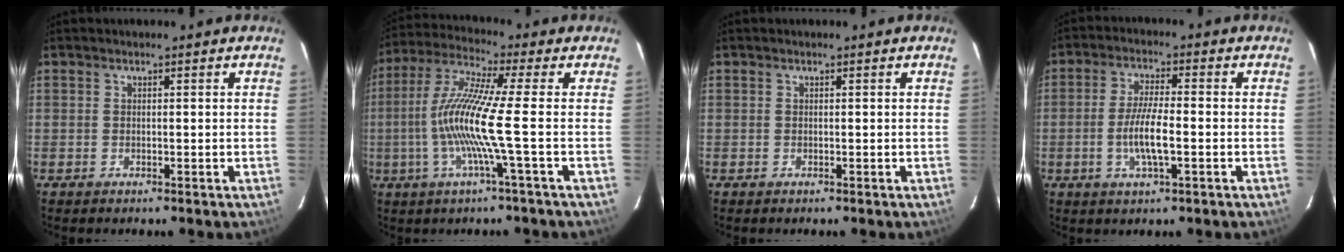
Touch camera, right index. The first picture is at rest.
{"total": 11.4, "force": [-2.4, -1.6, 11.0], "torque": [-0.220, -0.002, -0.047]}
{"total": 0.0}
{"total": 7.2, "force": [-1.8, 1.5, 6.8], "torque": [-0.135, -0.002, -0.036]}